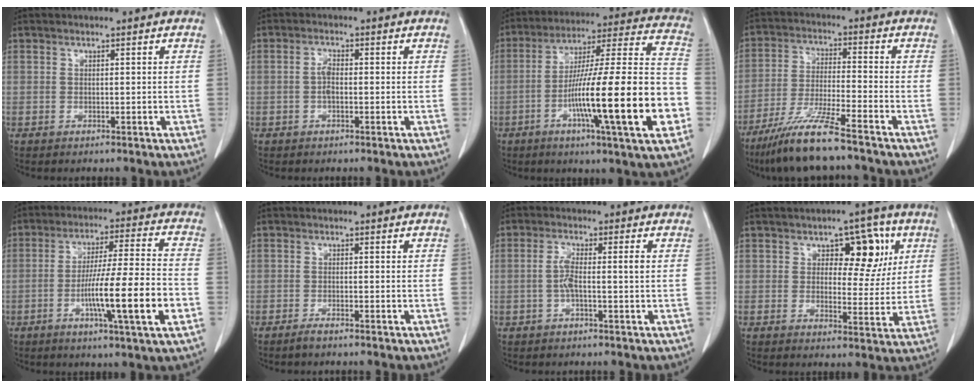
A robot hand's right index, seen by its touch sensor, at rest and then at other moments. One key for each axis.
{"total": 2.1, "fx": -0.3, "fy": 0.9, "fz": 1.9, "tx": -0.039, "ty": 0.004, "tz": -0.008}
{"total": 24.2, "fx": -7.2, "fy": 0.8, "fz": 23.1, "tx": -0.328, "ty": -0.004, "tz": -0.119}
{"total": 10.3, "fx": -7.9, "fy": -0.3, "fz": 6.6, "tx": -0.130, "ty": -0.033, "tz": -0.150}
{"total": 14.6, "fx": -4.5, "fy": -0.1, "fz": 13.9, "tx": -0.237, "ty": -0.006, "tz": -0.076}
{"total": 1.4, "fx": -1.2, "fy": 0.0, "fz": 0.7, "tx": -0.017, "ty": -0.001, "tz": -0.022}
{"total": 3.8, "fx": -0.4, "fy": 0.3, "fz": 3.7, "tx": -0.076, "ty": 0.009, "tz": -0.008}
{"total": 8.0, "fx": 2.9, "fy": 4.0, "fz": 6.3, "tx": -0.068, "ty": 0.018, "tz": 0.037}